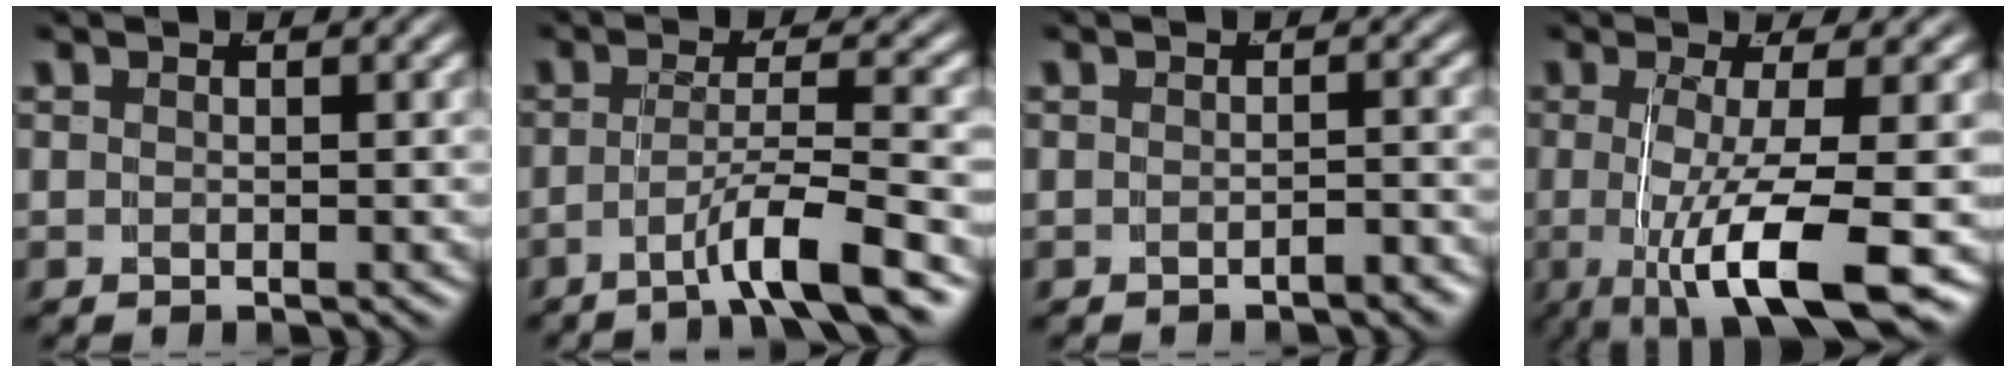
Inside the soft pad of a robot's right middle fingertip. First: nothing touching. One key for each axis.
{"total": 4.6, "fx": -2.9, "fy": -0.2, "fz": 3.5, "tx": -0.058, "ty": -0.006, "tz": -0.046}
{"total": 1.3, "fx": -1.3, "fy": -0.1, "fz": 0.1, "tx": 0.002, "ty": 0.003, "tz": -0.025}
{"total": 8.5, "fx": -2.7, "fy": 1.7, "fz": 7.8, "tx": -0.133, "ty": -0.018, "tz": -0.030}